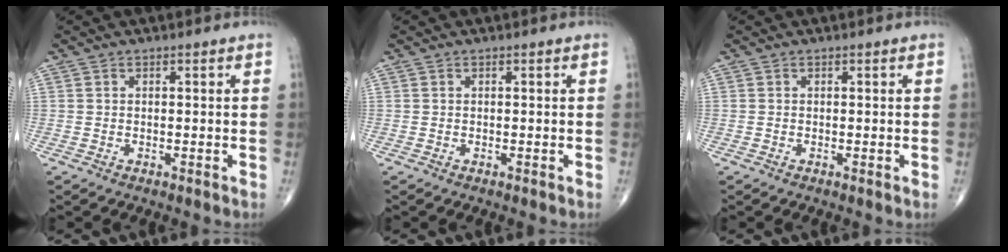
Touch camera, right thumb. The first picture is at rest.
{"total": 0.0}
{"total": 0.0}